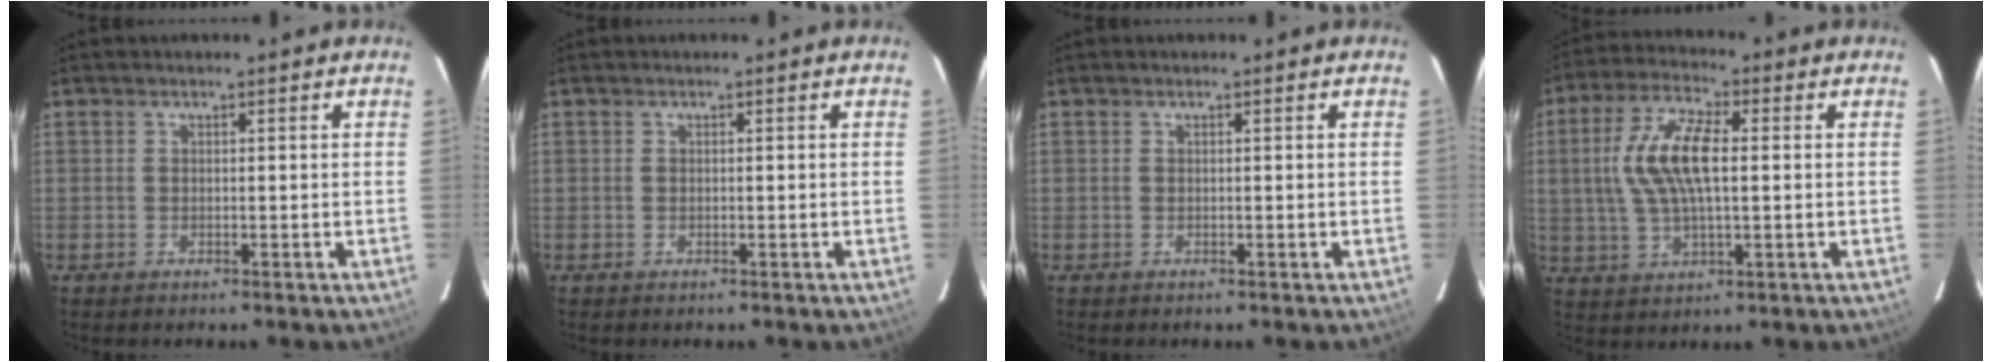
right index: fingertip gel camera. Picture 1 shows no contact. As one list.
[{"total": 0.0}, {"total": 0.0}, {"total": 12.3, "force": [1.4, 4.7, 11.2], "torque": [-0.229, 0.014, 0.027]}]